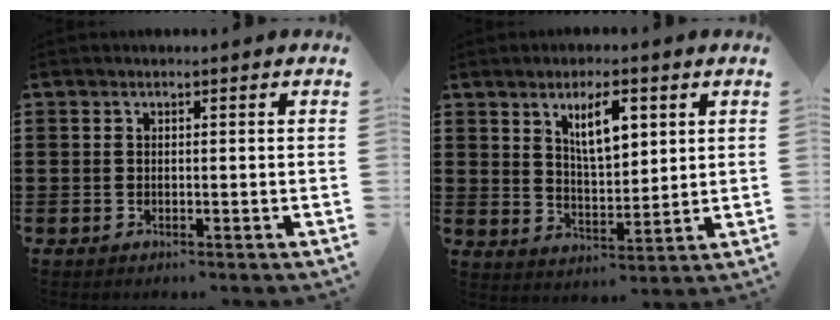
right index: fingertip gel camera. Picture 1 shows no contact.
{"total": 6.9, "force": [3.2, 2.6, 5.6], "torque": [-0.095, -0.002, 0.049]}